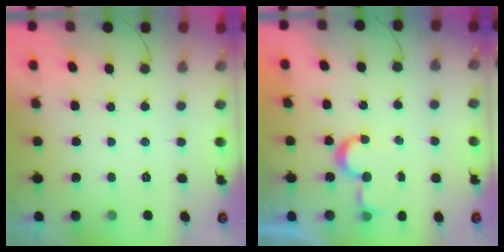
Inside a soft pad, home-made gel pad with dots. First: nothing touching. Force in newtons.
{"total": 6.8, "press": 6.8, "slide": 0.7}